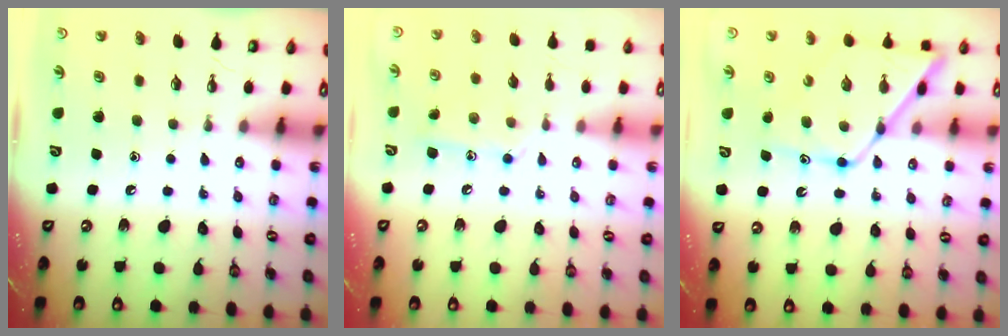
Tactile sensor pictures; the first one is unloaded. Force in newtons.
{"total": 9.4, "press": 9.4, "slide": 0.7}
{"total": 12.8, "press": 12.7, "slide": 1.1}